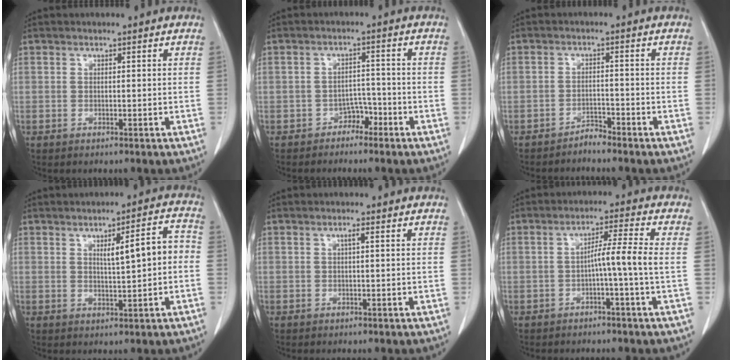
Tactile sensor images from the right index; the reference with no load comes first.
{"total": 2.7, "force": [-2.0, 1.5, 0.8], "torque": [-0.006, 0.008, -0.034]}
{"total": 2.0, "force": [-2.0, 0.1, 0.2], "torque": [0.004, -0.002, -0.033]}
{"total": 6.6, "force": [0.3, 1.1, 6.5], "torque": [-0.095, 0.019, 0.009]}
{"total": 0.9, "force": [0.2, 0.0, 0.8], "torque": [-0.014, 0.003, 0.003]}
{"total": 5.0, "force": [-0.9, -1.3, 4.7], "torque": [-0.076, 0.012, -0.015]}